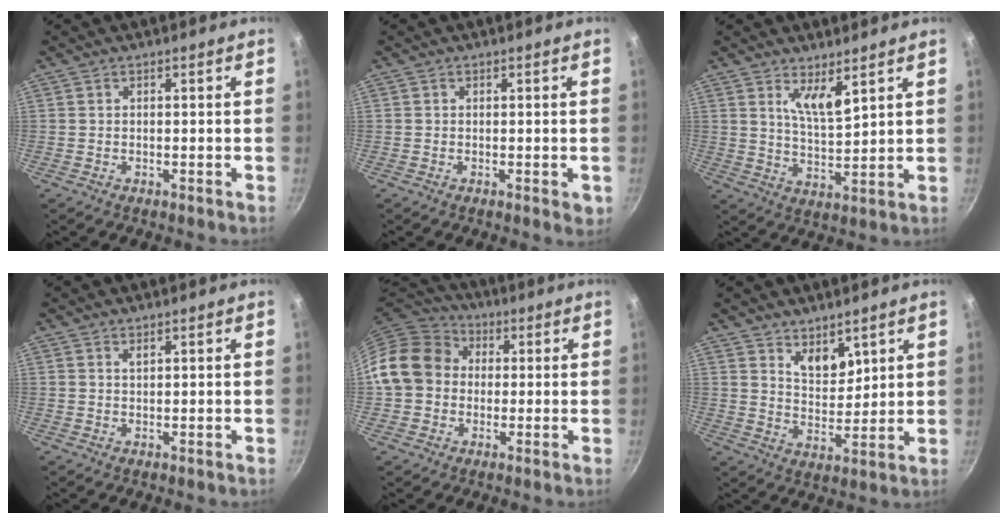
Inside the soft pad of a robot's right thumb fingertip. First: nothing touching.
{"total": 1.9, "force": [-0.3, 1.0, 1.6], "torque": [-0.016, -0.003, -0.006]}
{"total": 6.5, "force": [3.8, 2.0, 4.9], "torque": [-0.081, -0.041, 0.072]}
{"total": 2.2, "force": [0.5, 1.4, 1.7], "torque": [-0.019, 0.005, 0.007]}
{"total": 13.4, "force": [1.0, 11.5, 6.8], "torque": [-0.096, 0.031, 0.002]}
{"total": 6.5, "force": [4.1, 3.5, 3.6], "torque": [-0.036, -0.040, 0.073]}